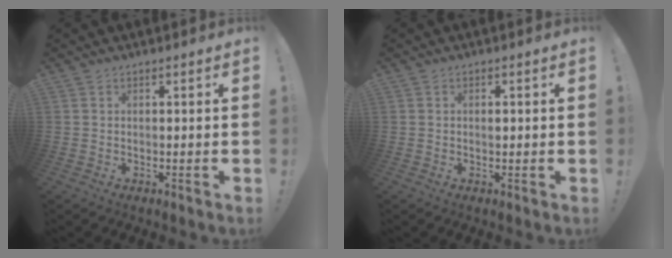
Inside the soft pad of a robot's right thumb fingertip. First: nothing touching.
{"total": 0.7, "force": [0.2, 0.5, 0.5], "torque": [-0.003, -0.001, 0.002]}